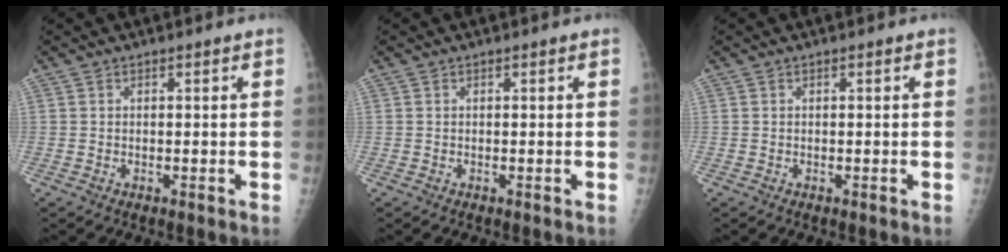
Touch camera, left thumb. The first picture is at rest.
{"total": 0.0}
{"total": 0.0}